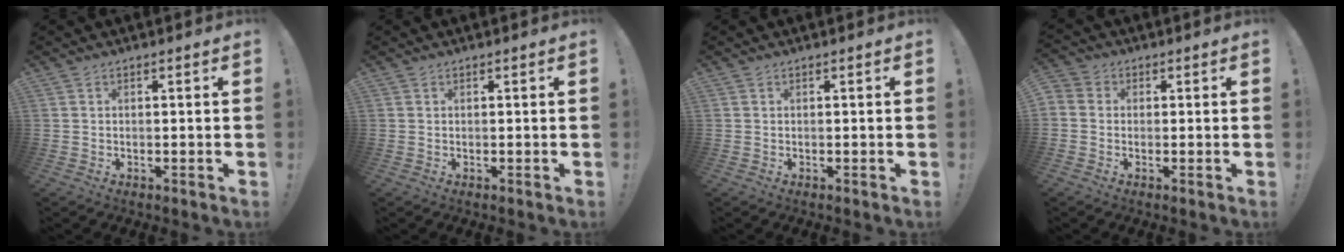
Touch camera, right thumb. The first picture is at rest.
{"total": 0.0}
{"total": 0.0}
{"total": 2.9, "force": [-0.5, 2.5, 1.4], "torque": [-0.033, 0.005, -0.008]}